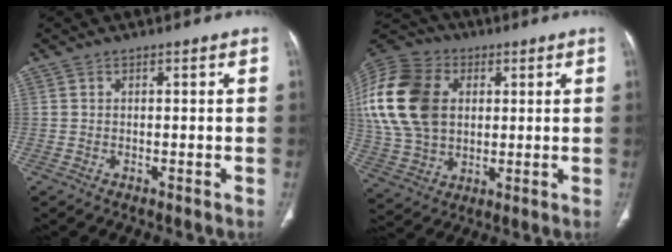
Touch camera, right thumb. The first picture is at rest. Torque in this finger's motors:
{"motor_torque": [2.02, 2.41, 2.24, 0.01, 0.50]}